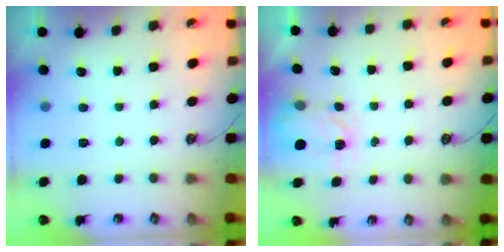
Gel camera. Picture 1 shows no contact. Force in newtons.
{"total": 3.3, "press": 3.3, "slide": 0.4}